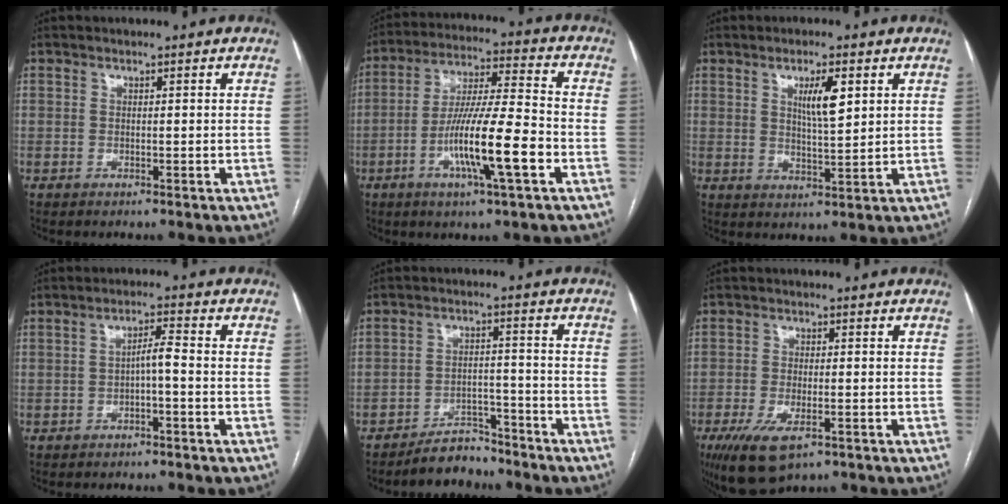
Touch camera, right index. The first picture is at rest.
{"total": 13.9, "force": [-4.8, 0.8, 13.0], "torque": [-0.238, -0.004, -0.086]}
{"total": 5.6, "force": [2.2, 1.0, 5.0], "torque": [-0.089, -0.002, 0.040]}
{"total": 2.8, "force": [-0.9, 0.2, 2.7], "torque": [-0.045, 0.010, -0.016]}
{"total": 5.8, "force": [-5.3, 2.2, 0.8], "torque": [-0.012, 0.008, -0.086]}
{"total": 8.2, "force": [-4.6, 3.1, 6.1], "torque": [-0.111, -0.017, -0.073]}